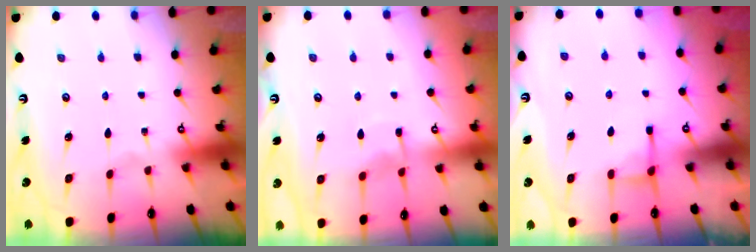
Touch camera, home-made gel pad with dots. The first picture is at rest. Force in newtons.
{"total": 5.5, "press": 5.5, "slide": 0.7}
{"total": 3.9, "press": 3.9, "slide": 0.5}